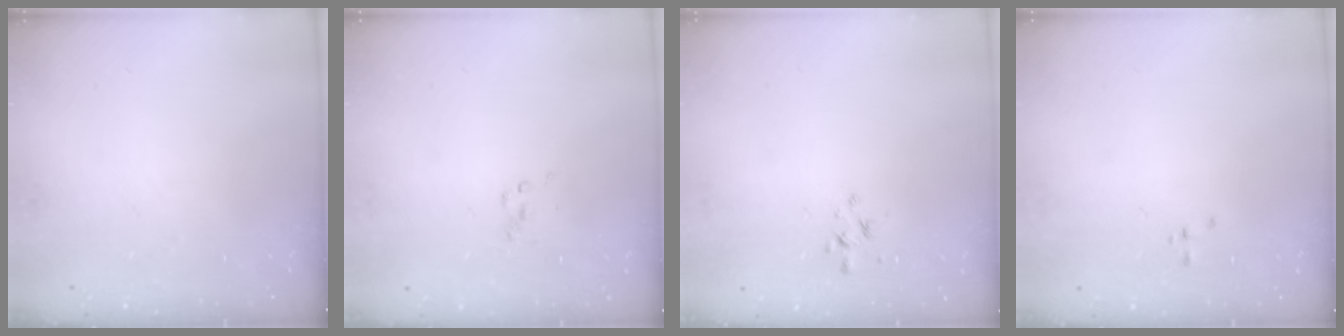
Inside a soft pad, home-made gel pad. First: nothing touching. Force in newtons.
{"total": 1.5, "press": 1.5, "slide": 0.1}
{"total": 2.7, "press": 2.5, "slide": 0.9}
{"total": 0.0}